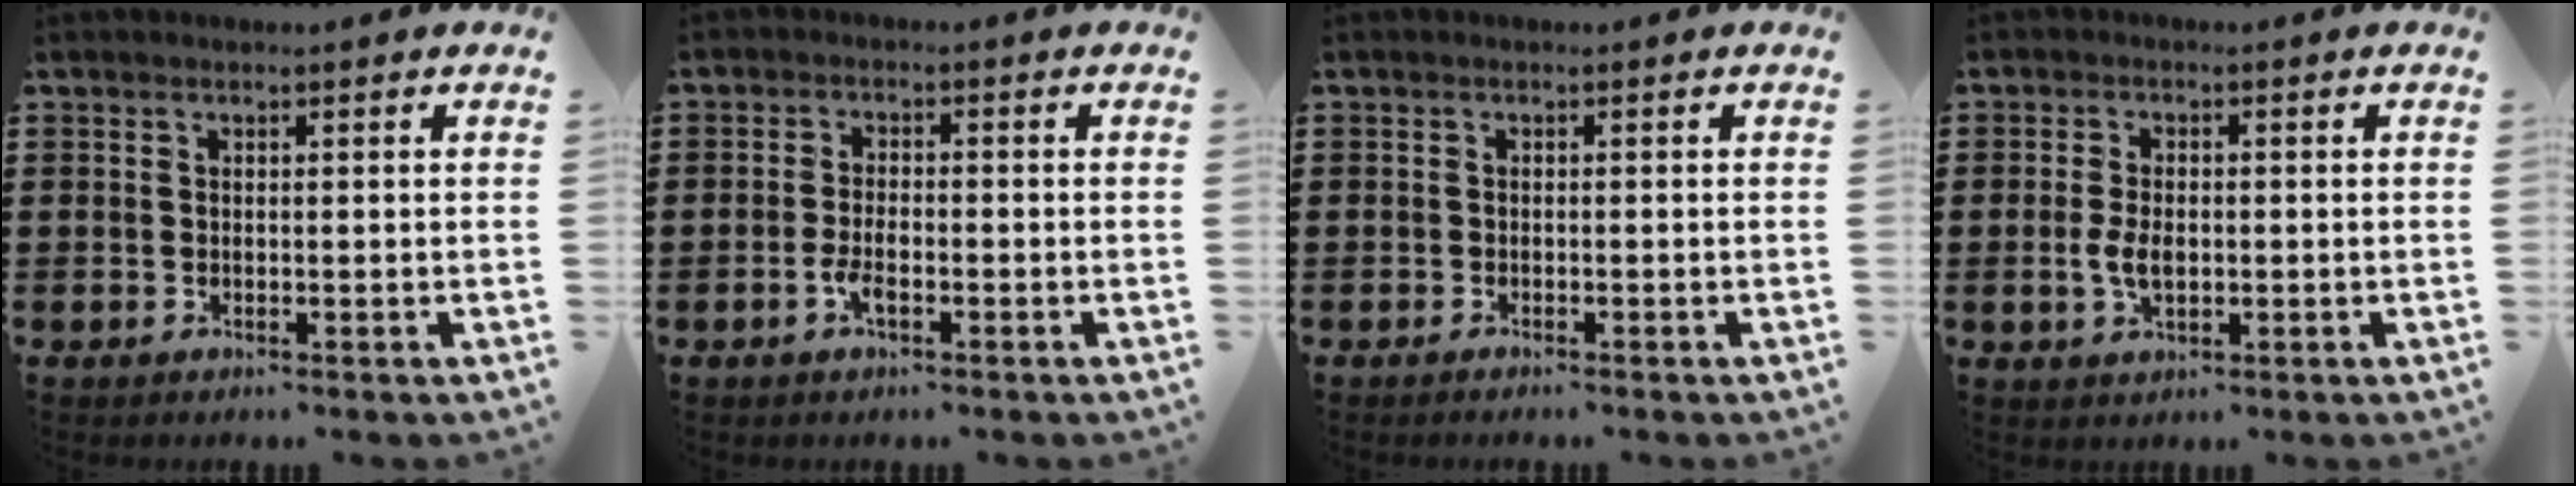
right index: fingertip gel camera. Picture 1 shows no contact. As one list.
[{"total": 3.1, "force": [-1.4, 1.1, 2.5], "torque": [-0.059, -0.004, -0.028]}, {"total": 0.7, "force": [-0.7, -0.1, 0.1], "torque": [-0.003, -0.003, -0.013]}, {"total": 3.8, "force": [-0.5, 2.1, 3.2], "torque": [-0.074, -0.001, -0.012]}]